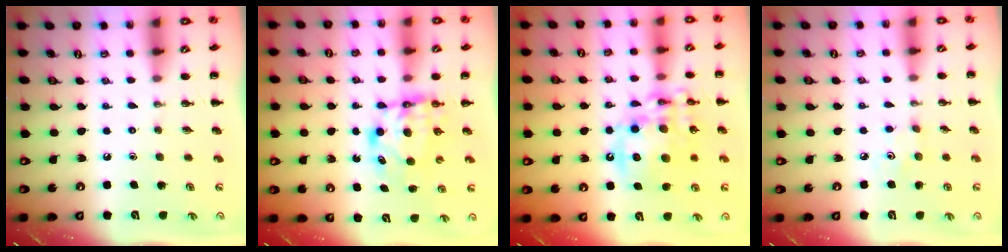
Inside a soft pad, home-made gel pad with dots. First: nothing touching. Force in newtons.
{"total": 6.0, "press": 6.0, "slide": 0.7}
{"total": 17.0, "press": 16.6, "slide": 3.6}
{"total": 2.4, "press": 2.3, "slide": 0.7}